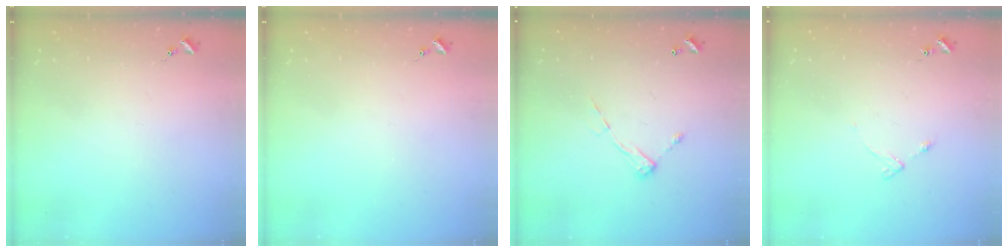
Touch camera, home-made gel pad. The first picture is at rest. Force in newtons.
{"total": 0.0}
{"total": 6.5, "press": 6.4, "slide": 0.6}
{"total": 4.3, "press": 4.2, "slide": 0.5}